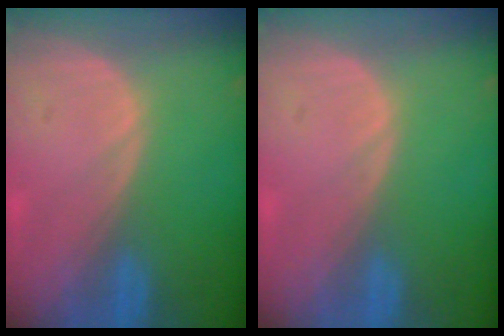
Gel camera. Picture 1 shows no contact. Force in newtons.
{"total": 0.0}